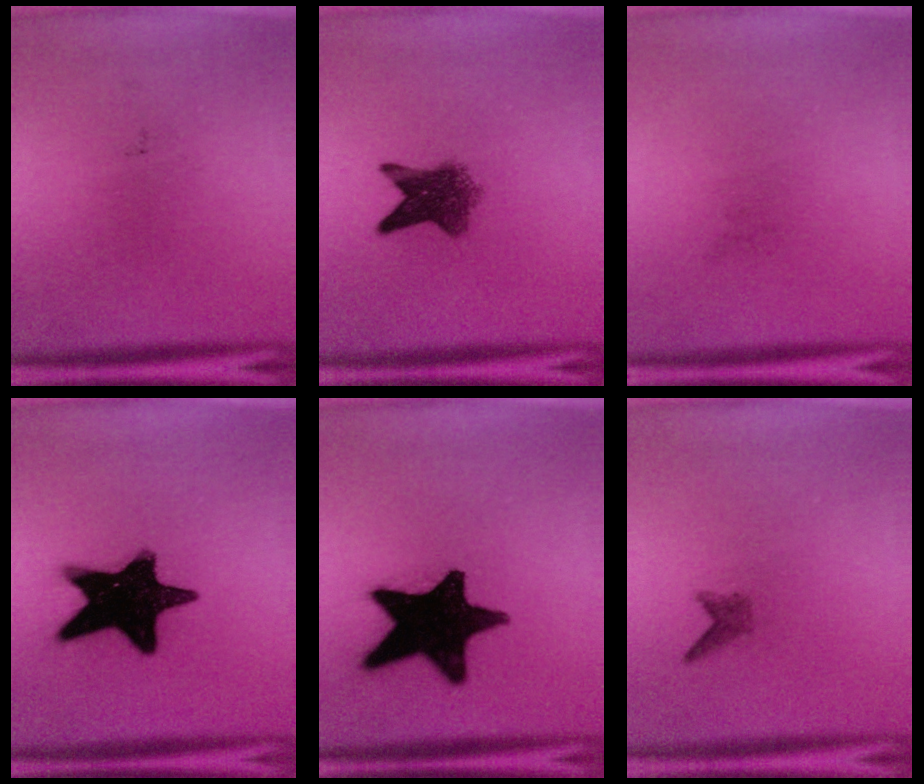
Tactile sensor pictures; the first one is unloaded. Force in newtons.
{"total": 6.4}
{"total": 0.0}
{"total": 19.4}
{"total": 18.5}
{"total": 1.2}